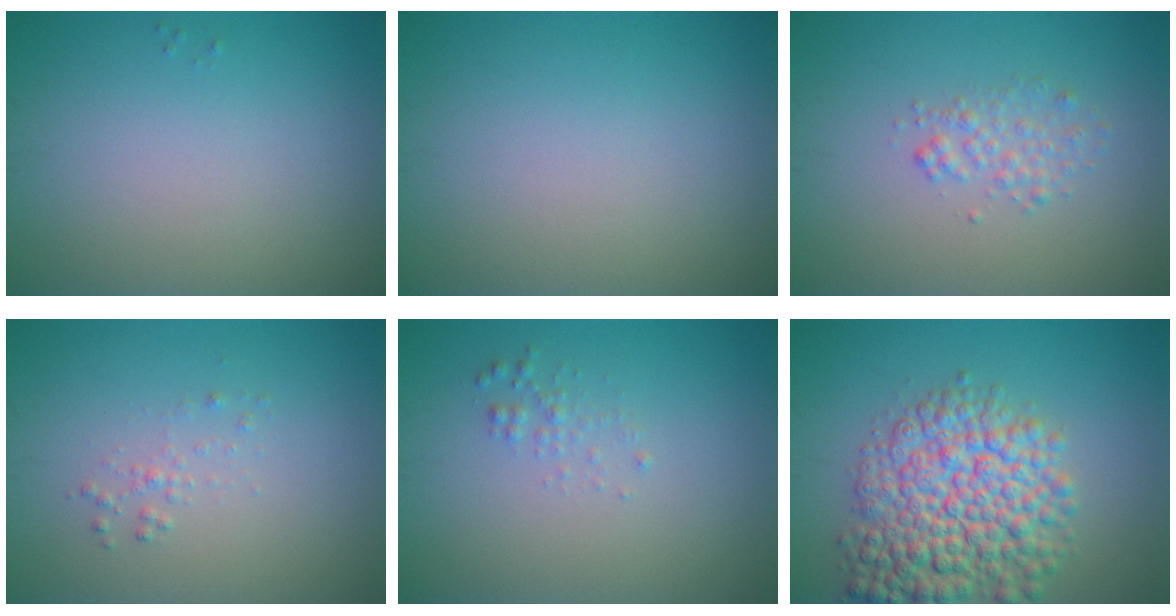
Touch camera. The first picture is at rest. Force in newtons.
{"total": 0.0}
{"total": 1.8, "press": 1.8, "slide": 0.0}
{"total": 0.9, "press": 0.9, "slide": 0.0}
{"total": 0.9, "press": 0.9, "slide": 0.1}
{"total": 9.2, "press": 9.2, "slide": 0.3}